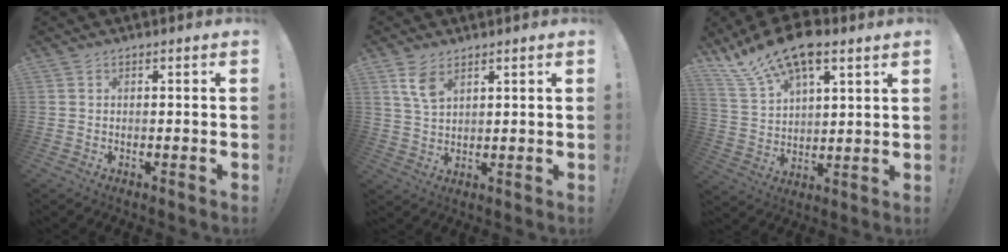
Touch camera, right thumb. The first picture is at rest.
{"total": 6.1, "force": [3.5, 3.0, 4.0], "torque": [-0.067, -0.016, 0.065]}
{"total": 14.1, "force": [10.3, 5.1, 8.2], "torque": [-0.156, -0.064, 0.186]}